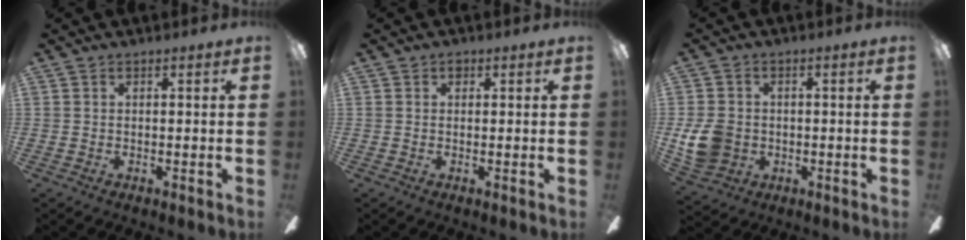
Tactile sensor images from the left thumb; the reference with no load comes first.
{"total": 1.1, "force": [0.6, 0.7, 0.5], "torque": [-0.003, 0.001, 0.009]}
{"total": 8.5, "force": [-0.7, 7.2, 4.5], "torque": [-0.105, 0.016, -0.010]}